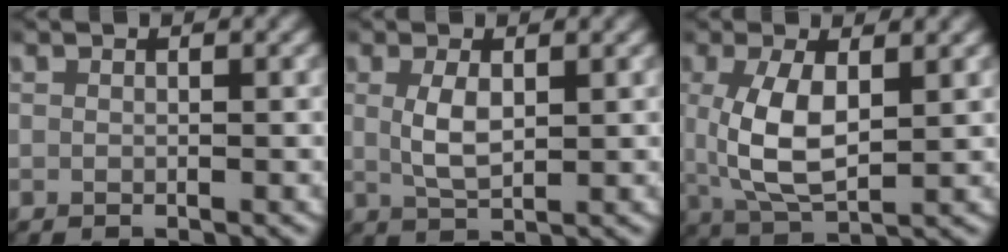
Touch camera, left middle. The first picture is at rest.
{"total": 2.7, "force": [0.6, 1.1, 2.4], "torque": [-0.053, -0.006, 0.019]}
{"total": 5.8, "force": [0.7, 2.9, 5.0], "torque": [-0.106, -0.007, 0.022]}